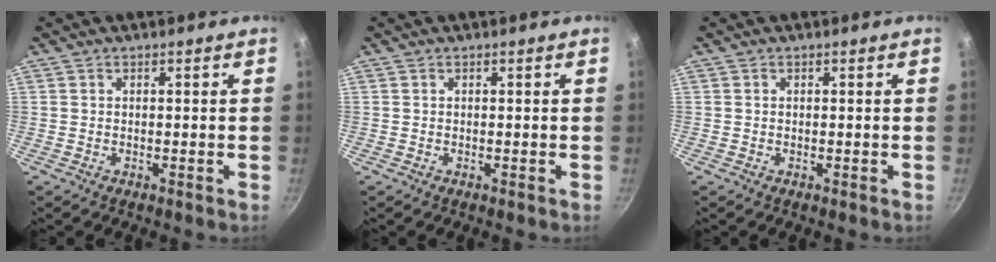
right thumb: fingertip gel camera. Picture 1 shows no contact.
{"total": 0.0}
{"total": 0.0}